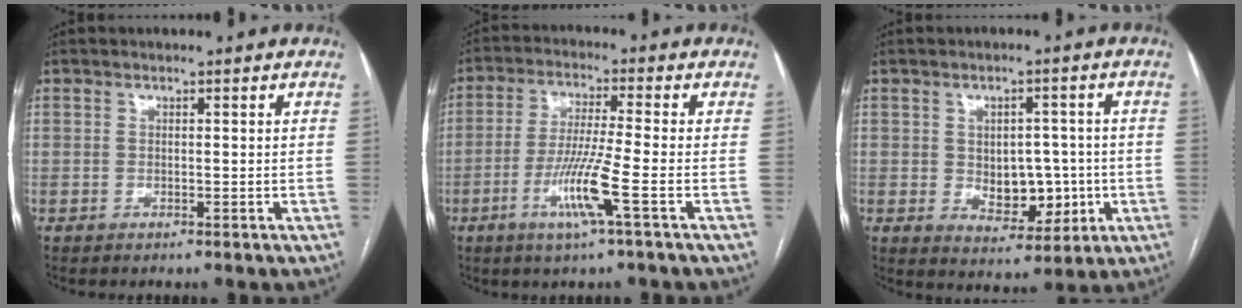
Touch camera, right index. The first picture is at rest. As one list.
[{"total": 8.8, "force": [-3.4, -0.9, 8.1], "torque": [-0.159, -0.014, -0.069]}, {"total": 8.1, "force": [-0.7, 5.1, 6.2], "torque": [-0.081, 0.006, 0.002]}]